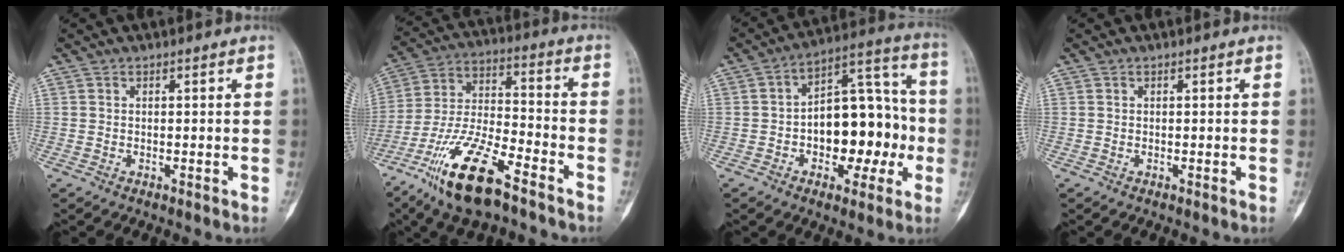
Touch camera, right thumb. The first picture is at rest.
{"total": 17.1, "force": [-10.8, 5.1, 12.2], "torque": [-0.236, 0.058, -0.201]}
{"total": 17.4, "force": [-2.9, 10.3, 13.8], "torque": [-0.158, 0.053, -0.038]}
{"total": 0.0}